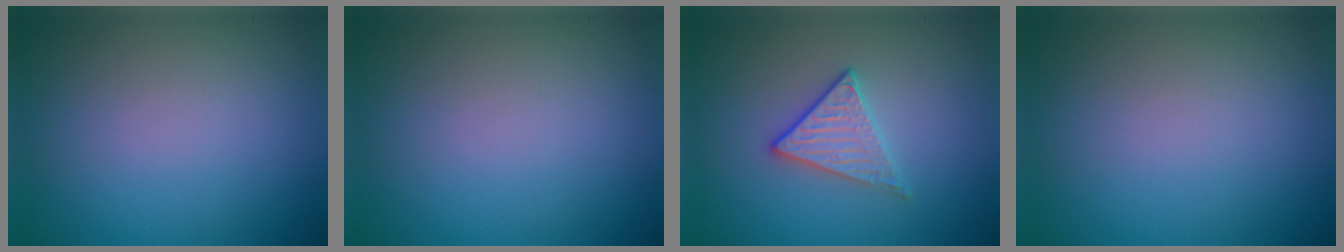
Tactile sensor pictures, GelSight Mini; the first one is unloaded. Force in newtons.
{"total": 0.0}
{"total": 2.3, "press": 2.0, "slide": 1.0}
{"total": 0.0}